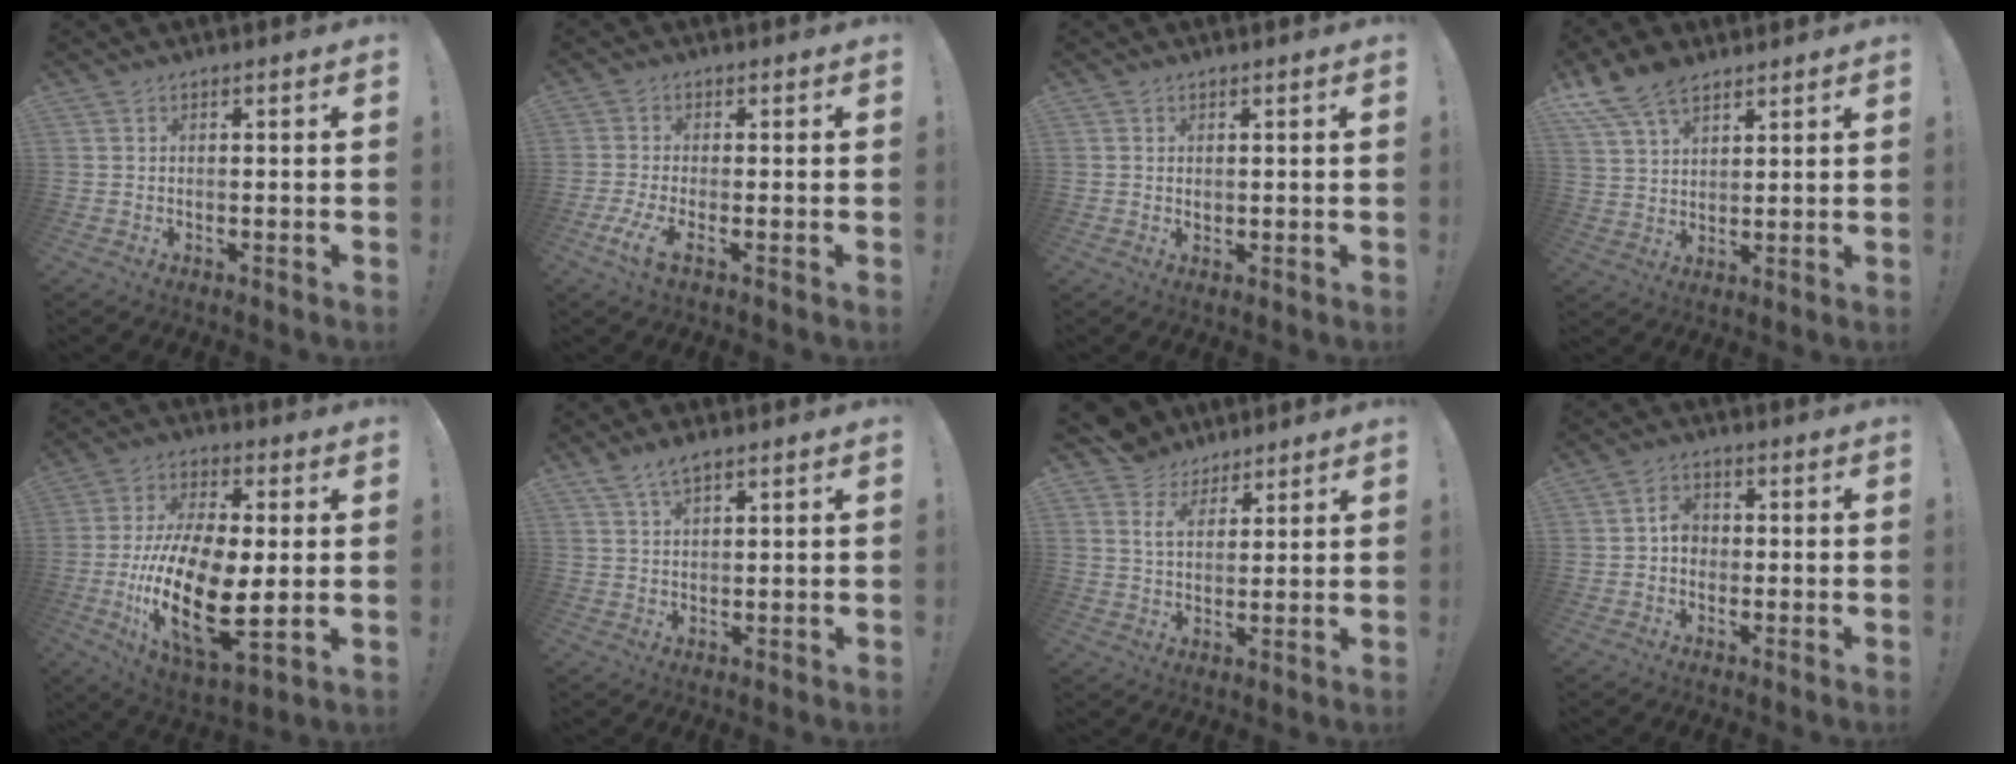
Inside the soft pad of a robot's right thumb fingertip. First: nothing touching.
{"total": 5.2, "force": [-1.9, 1.6, 4.6], "torque": [-0.106, -0.015, -0.035]}
{"total": 1.0, "force": [0.5, 0.8, 0.1], "torque": [0.005, -0.001, 0.008]}
{"total": 11.0, "force": [7.7, 6.1, 5.0], "torque": [-0.093, -0.033, 0.151]}
{"total": 23.8, "force": [-3.0, 11.4, 20.7], "torque": [-0.396, 0.001, -0.040]}
{"total": 4.6, "force": [3.4, 1.5, 2.8], "torque": [-0.042, -0.017, 0.061]}
{"total": 7.8, "force": [5.1, 5.3, 2.5], "torque": [-0.054, -0.031, 0.100]}
{"total": 4.2, "force": [-0.8, 3.4, 2.4], "torque": [-0.039, 0.011, -0.015]}